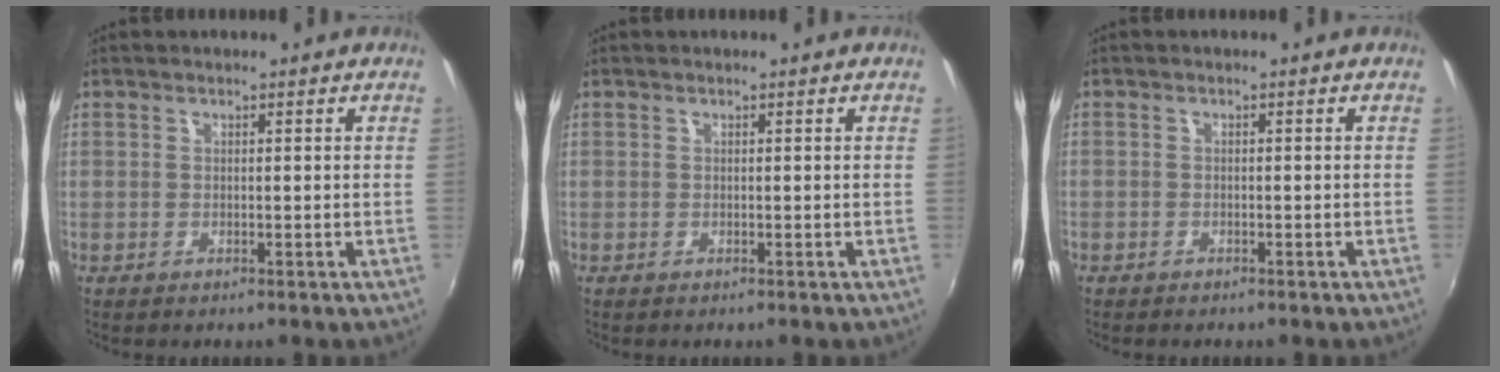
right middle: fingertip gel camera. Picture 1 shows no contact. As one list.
[{"total": 0.0}, {"total": 1.3, "force": [-1.0, 0.9, 0.0], "torque": [-0.005, 0.004, -0.015]}]